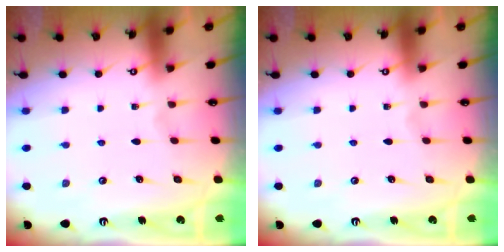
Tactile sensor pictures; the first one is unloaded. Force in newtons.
{"total": 0.0}